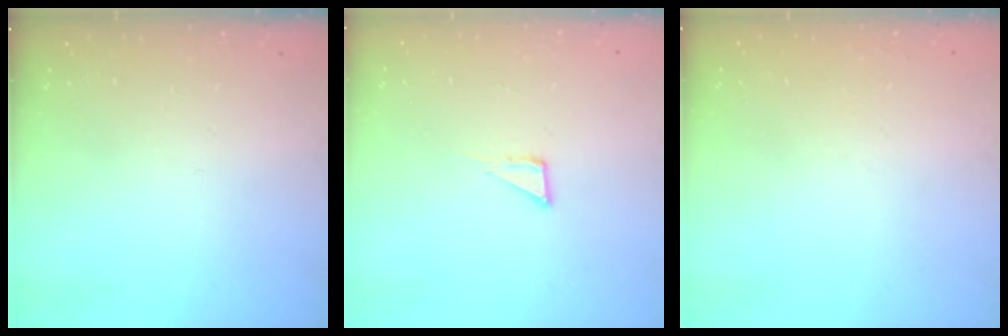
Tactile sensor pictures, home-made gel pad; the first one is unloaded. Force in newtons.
{"total": 3.4, "press": 3.4, "slide": 0.3}
{"total": 1.6, "press": 1.6, "slide": 0.0}